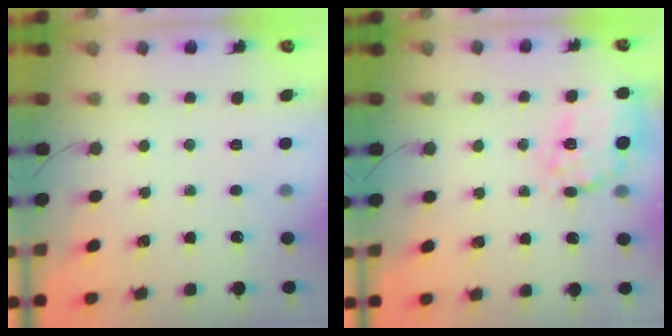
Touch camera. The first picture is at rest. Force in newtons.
{"total": 19.0, "press": 18.8, "slide": 3.2}